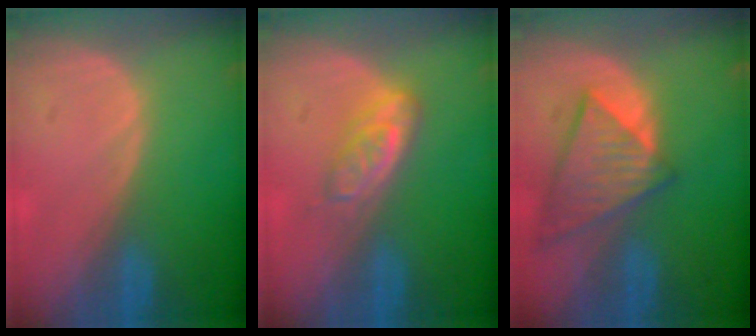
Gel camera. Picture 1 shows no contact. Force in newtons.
{"total": 4.9, "press": 4.3, "slide": 2.4}
{"total": 8.6, "press": 7.5, "slide": 4.2}